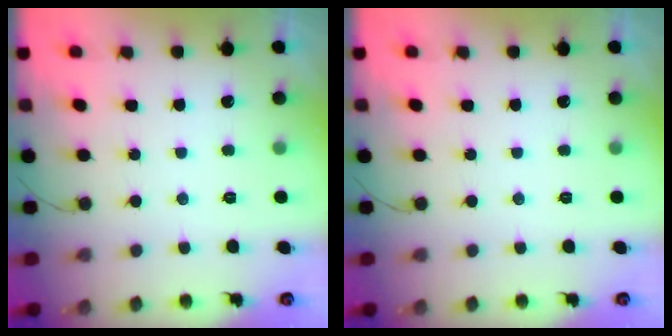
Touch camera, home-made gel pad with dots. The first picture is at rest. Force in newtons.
{"total": 0.0}